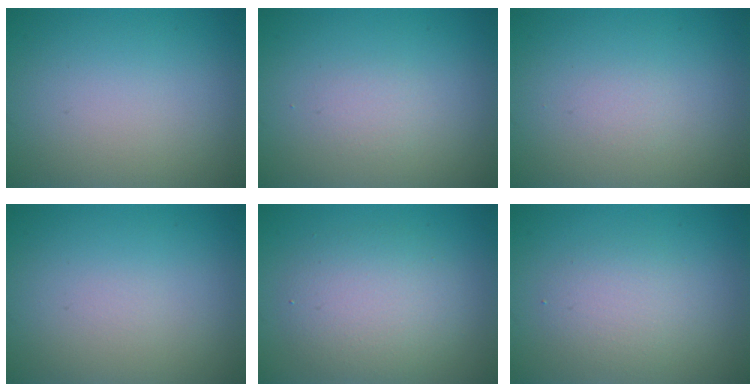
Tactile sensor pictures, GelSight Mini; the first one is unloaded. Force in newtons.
{"total": 1.0, "press": 1.0, "slide": 0.0}
{"total": 0.6, "press": 0.6, "slide": 0.1}
{"total": 0.0}
{"total": 4.3, "press": 4.3, "slide": 0.2}
{"total": 2.4, "press": 2.4, "slide": 0.2}